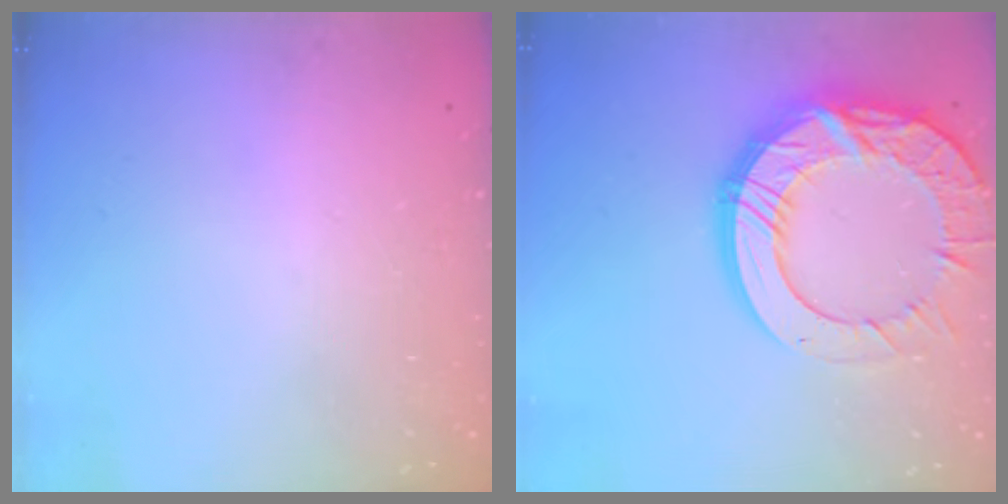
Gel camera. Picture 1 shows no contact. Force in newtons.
{"total": 22.7, "press": 22.7, "slide": 1.8}